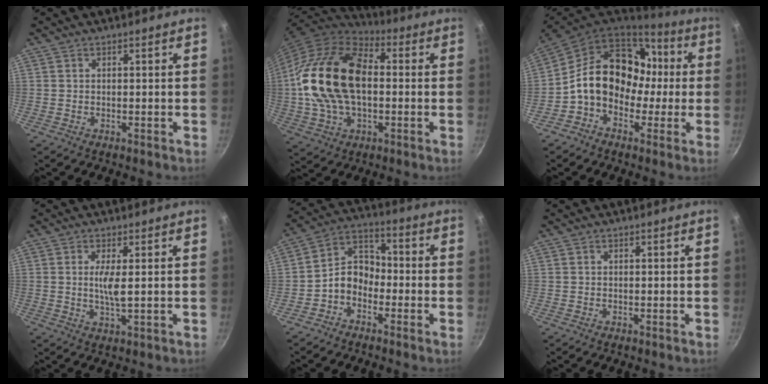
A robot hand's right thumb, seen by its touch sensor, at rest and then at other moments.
{"total": 21.4, "force": [0.6, 13.5, 16.5], "torque": [-0.294, 0.028, 0.004]}
{"total": 18.2, "force": [0.0, 14.1, 11.6], "torque": [-0.155, 0.057, -0.010]}
{"total": 3.6, "force": [0.7, 0.5, 3.5], "torque": [-0.077, -0.008, 0.015]}
{"total": 7.5, "force": [-3.1, 5.6, 3.9], "torque": [-0.041, 0.046, -0.078]}
{"total": 0.0}